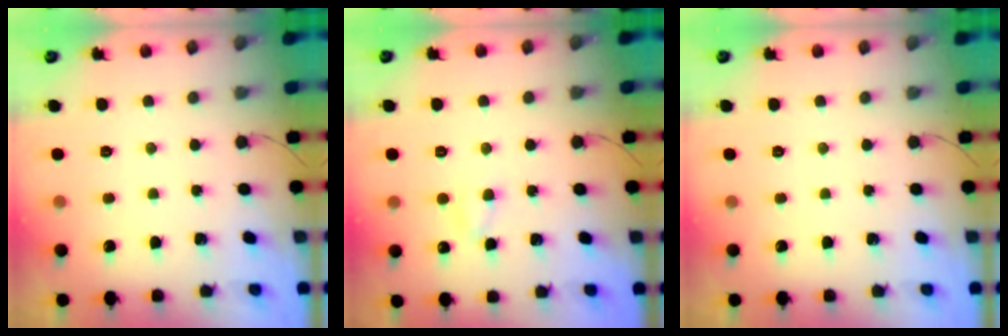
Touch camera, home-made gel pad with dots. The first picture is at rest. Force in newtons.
{"total": 3.1, "press": 2.9, "slide": 1.1}
{"total": 0.0}